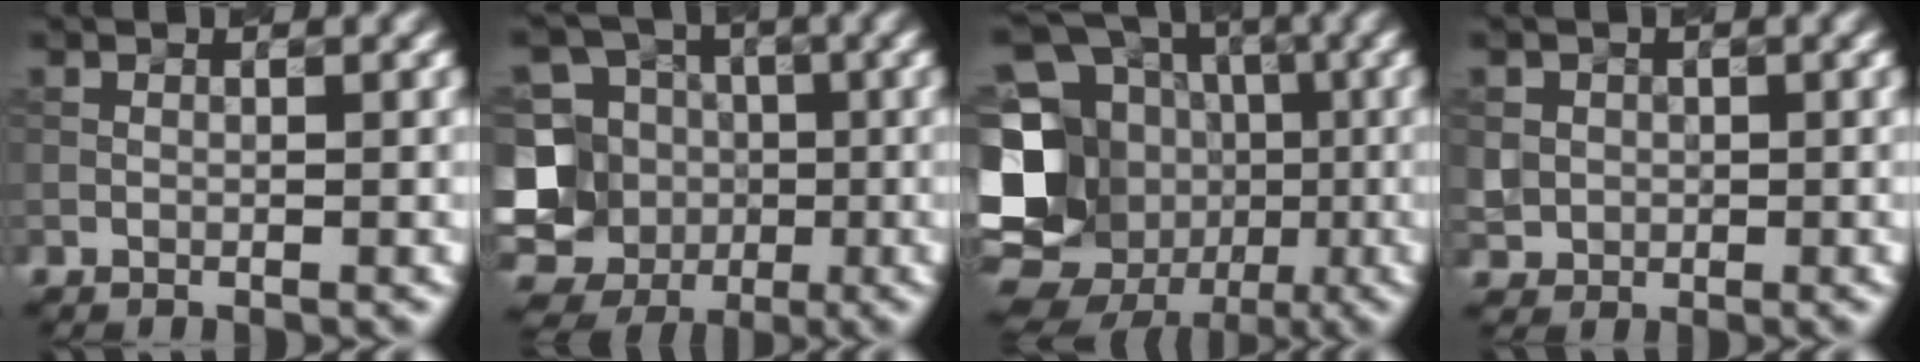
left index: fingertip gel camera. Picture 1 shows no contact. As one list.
[{"total": 16.0, "force": [-3.4, 14.9, 4.6], "torque": [-0.134, 0.005, -0.073]}, {"total": 19.0, "force": [-3.8, 17.2, 7.3], "torque": [-0.176, 0.007, -0.085]}, {"total": 2.4, "force": [0.4, 2.3, 0.6], "torque": [-0.014, -0.005, 0.023]}]